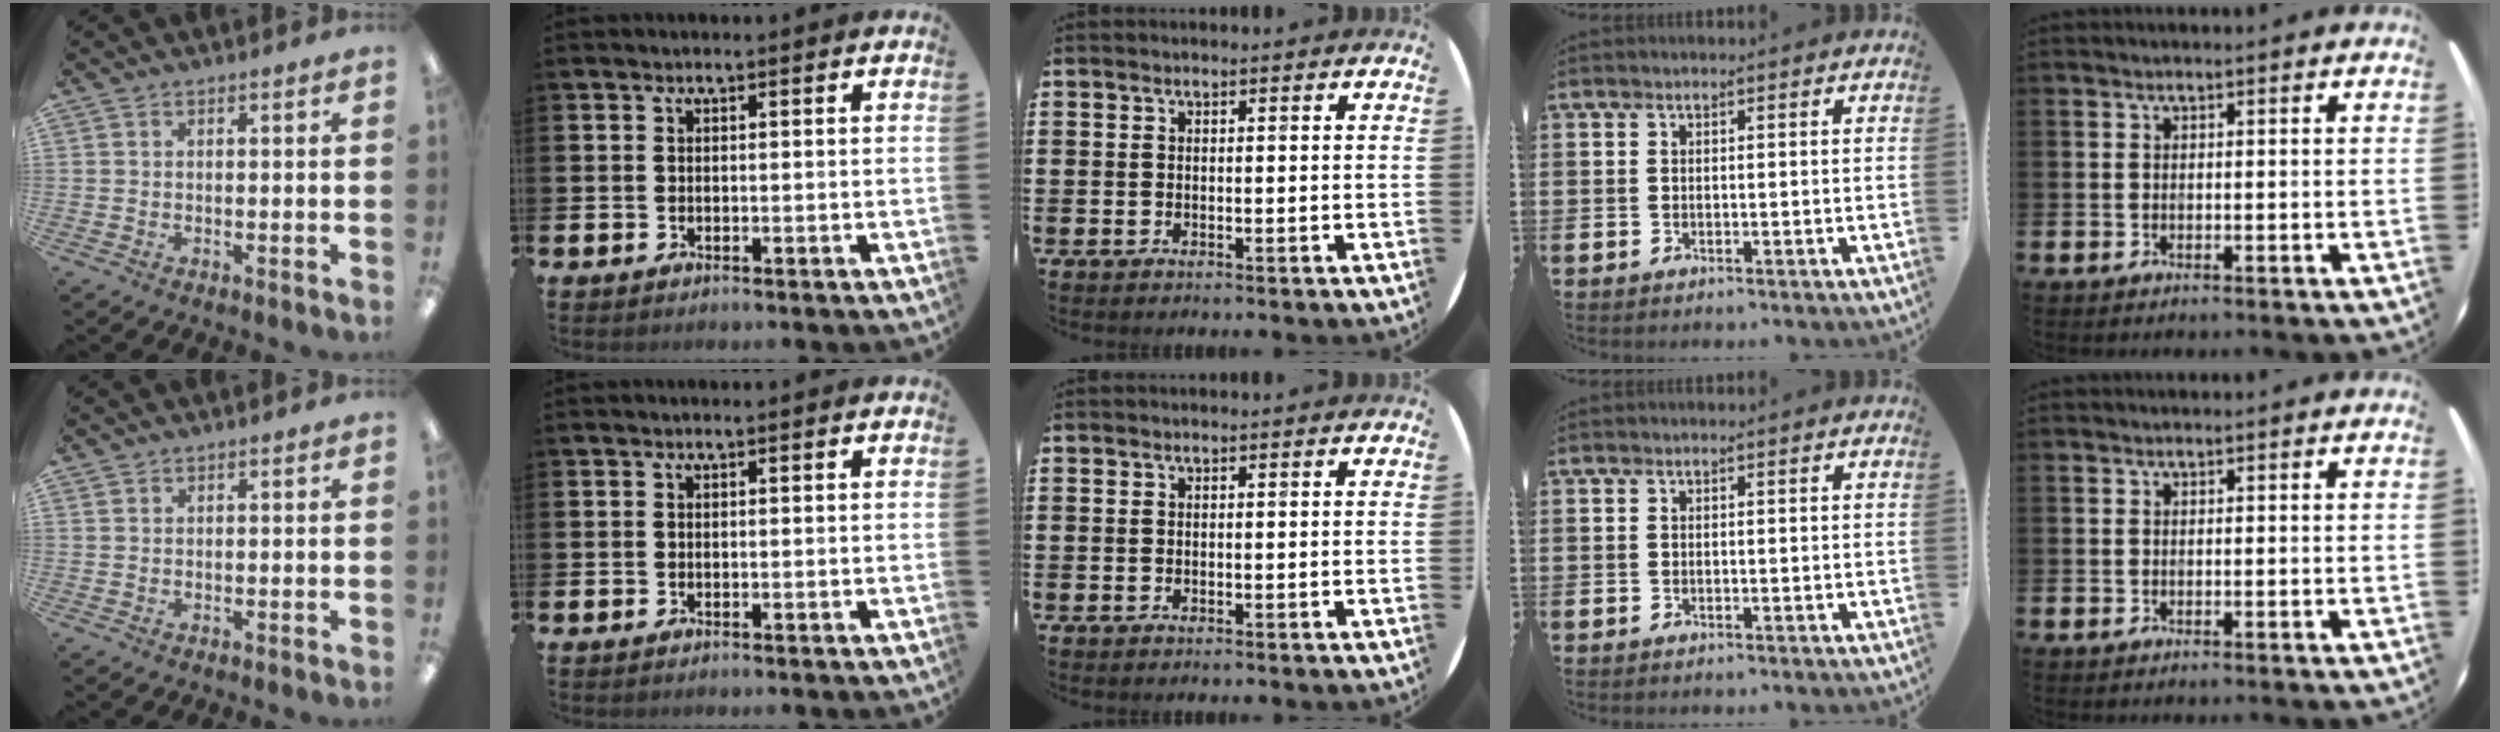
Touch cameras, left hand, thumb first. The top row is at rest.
{"thumb": {"total": 0.5, "force": [0.5, 0.3, -0.1], "torque": [0.001, 0.001, 0.009]}}